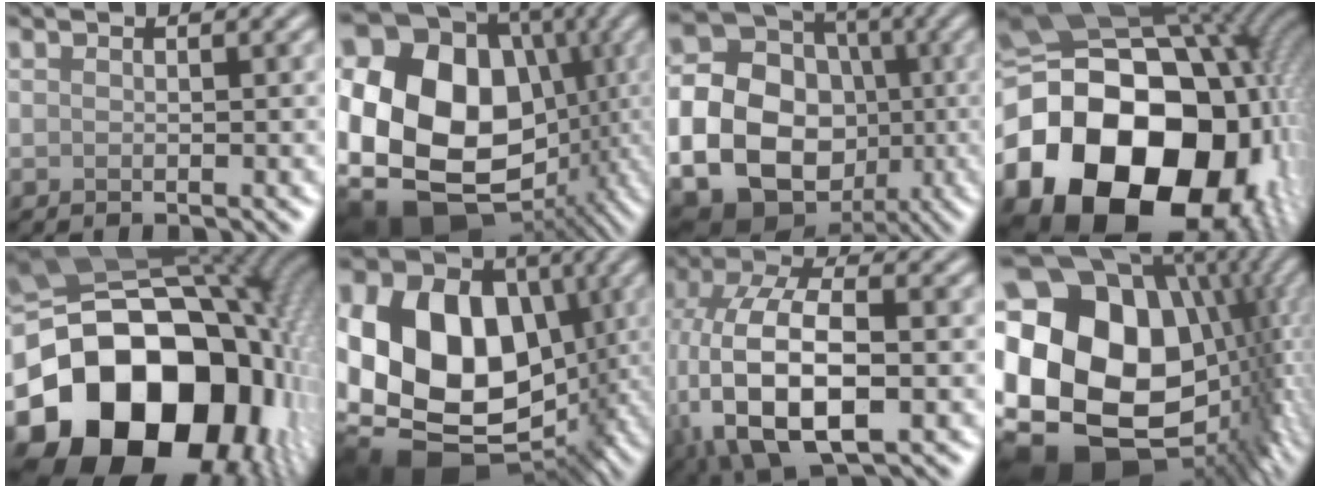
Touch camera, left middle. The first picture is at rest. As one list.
[{"total": 21.7, "force": [-1.5, 17.8, 12.4], "torque": [-0.246, -0.014, -0.051]}, {"total": 21.7, "force": [-3.6, 19.5, 8.7], "torque": [-0.190, -0.007, -0.101]}, {"total": 21.9, "force": [-5.0, 16.3, 13.7], "torque": [-0.289, -0.026, -0.070]}, {"total": 21.9, "force": [-5.9, 16.6, 13.1], "torque": [-0.268, -0.023, -0.095]}, {"total": 18.2, "force": [-0.8, 13.1, 12.6], "torque": [-0.211, 0.006, -0.009]}, {"total": 12.9, "force": [-2.1, 6.8, 10.7], "torque": [-0.223, -0.008, -0.032]}, {"total": 21.3, "force": [-1.1, 16.1, 14.0], "torque": [-0.253, -0.017, 0.015]}]